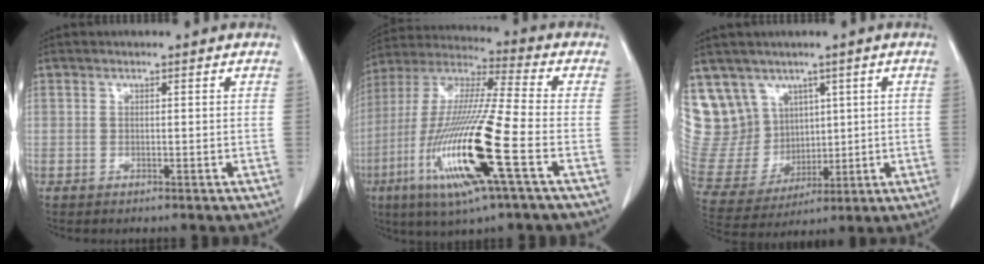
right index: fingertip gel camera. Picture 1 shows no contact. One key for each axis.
{"total": 20.1, "fx": -6.9, "fy": 0.7, "fz": 18.8, "tx": -0.409, "ty": -0.033, "tz": -0.138}
{"total": 14.0, "fx": 7.4, "fy": 11.4, "fz": 3.2, "tx": -0.092, "ty": 0.063, "tz": 0.181}